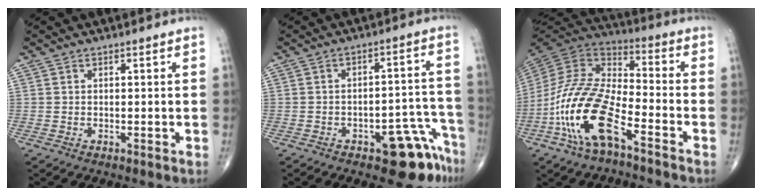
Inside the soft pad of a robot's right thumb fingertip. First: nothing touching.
{"total": 10.0, "force": [-6.5, 4.1, 6.4], "torque": [-0.038, 0.064, -0.081]}
{"total": 18.3, "force": [-8.4, 7.1, 14.7], "torque": [-0.307, 0.050, -0.164]}